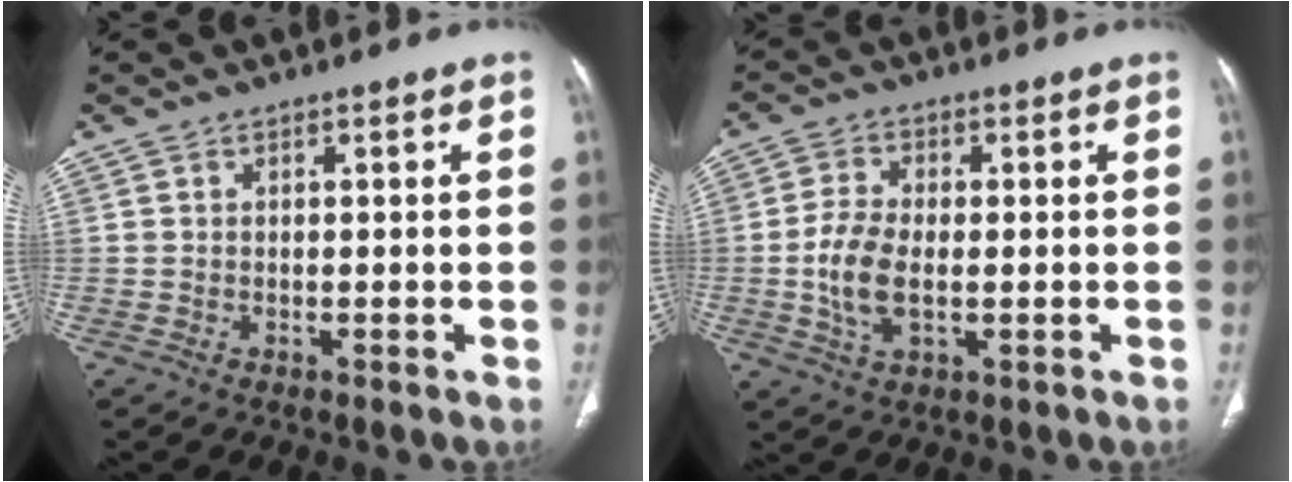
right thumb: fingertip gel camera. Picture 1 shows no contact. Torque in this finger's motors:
{"motor_torque": [-0.36, 0.48, 0.47, 0.53, 0.28]}